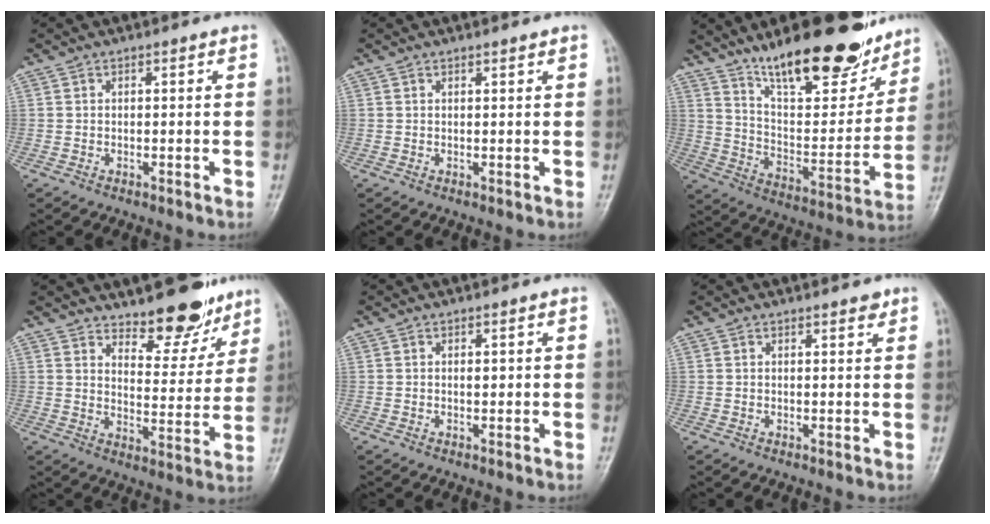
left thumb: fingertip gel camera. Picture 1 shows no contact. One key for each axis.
{"total": 0.6, "fx": 0.5, "fy": 0.1, "fz": 0.3, "tx": -0.006, "ty": -0.004, "tz": 0.008}
{"total": 23.9, "fx": 17.1, "fy": 8.0, "fz": 14.6, "tx": -0.172, "ty": -0.084, "tz": 0.275}
{"total": 11.4, "fx": 9.2, "fy": 4.4, "fz": 5.1, "tx": -0.032, "ty": -0.071, "tz": 0.140}
{"total": 0.8, "fx": 0.2, "fy": 0.5, "fz": 0.7, "tx": -0.007, "ty": 0.000, "tz": 0.003}
{"total": 1.7, "fx": 1.3, "fy": 0.6, "fz": 0.9, "tx": -0.005, "ty": -0.007, "tz": 0.017}